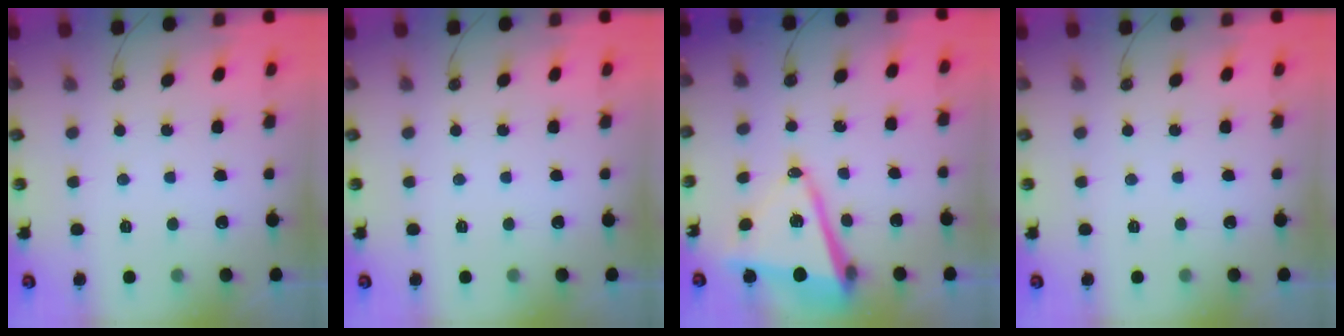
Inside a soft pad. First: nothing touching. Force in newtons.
{"total": 0.0}
{"total": 11.9, "press": 11.6, "slide": 2.7}
{"total": 0.0}